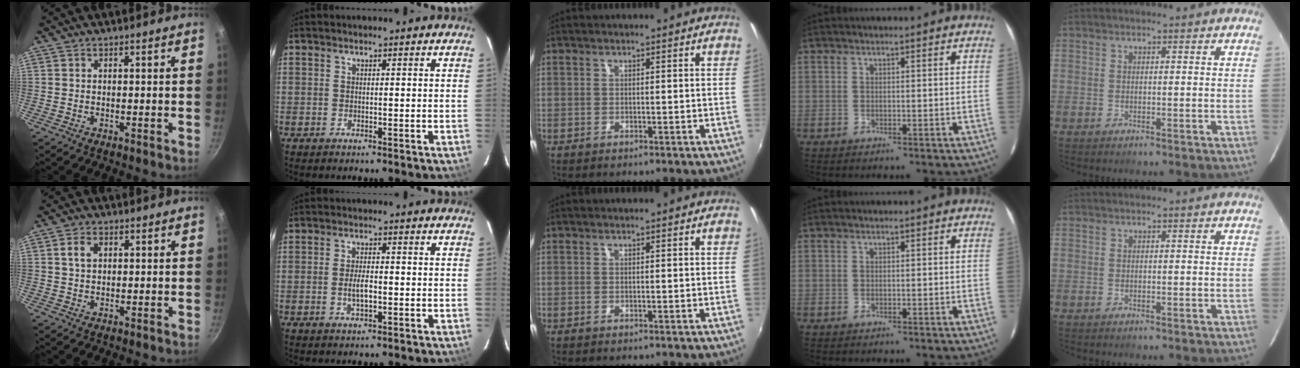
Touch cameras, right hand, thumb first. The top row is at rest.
{"thumb": {"total": 3.1, "force": [1.0, 2.2, 2.0], "torque": [-0.029, 0.003, 0.016]}, "index": {"total": 3.2, "force": [-0.8, 1.1, 2.8], "torque": [-0.054, -0.004, -0.014]}}